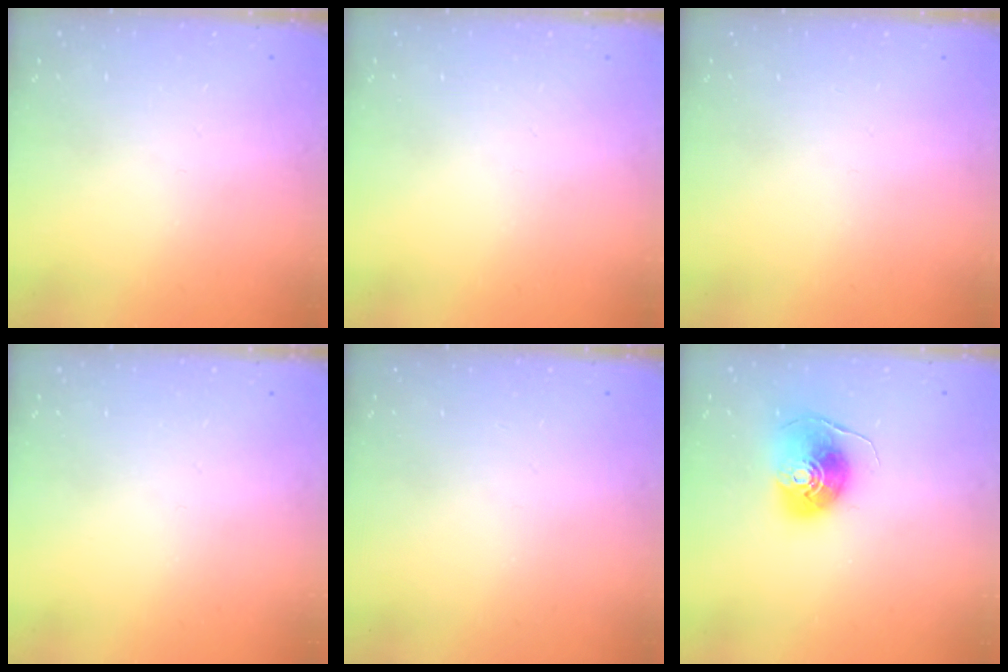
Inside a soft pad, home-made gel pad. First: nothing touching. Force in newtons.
{"total": 0.0}
{"total": 0.0}
{"total": 0.0}
{"total": 0.0}
{"total": 8.8, "press": 8.8, "slide": 0.6}